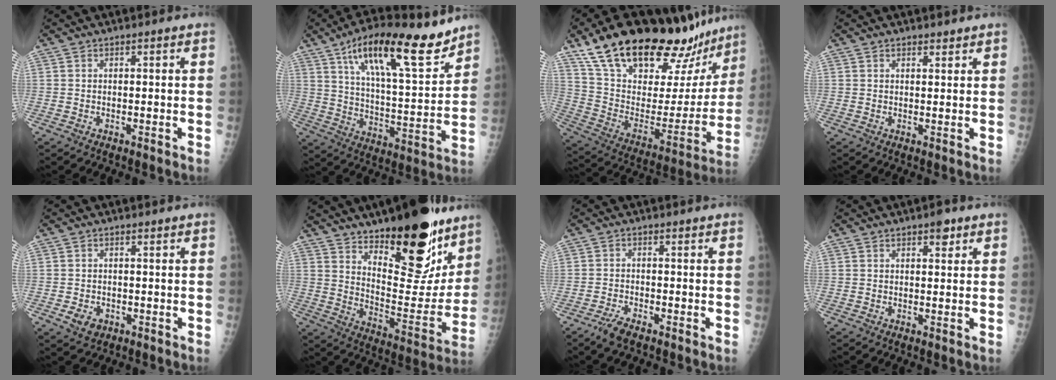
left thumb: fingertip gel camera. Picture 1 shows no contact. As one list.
[{"total": 21.1, "force": [13.8, 6.1, 14.7], "torque": [-0.211, -0.060, 0.229]}, {"total": 34.0, "force": [25.1, 12.4, 19.2], "torque": [-0.273, -0.067, 0.390]}, {"total": 1.4, "force": [1.2, 0.5, 0.4], "torque": [0.002, -0.009, 0.017]}, {"total": 3.0, "force": [-1.0, 2.4, 1.6], "torque": [-0.023, -0.001, -0.008]}, {"total": 24.9, "force": [16.3, 10.0, 15.9], "torque": [-0.176, -0.097, 0.246]}, {"total": 3.2, "force": [-2.3, 1.0, 1.9], "torque": [-0.046, 0.003, -0.045]}, {"total": 2.6, "force": [1.6, 1.2, 1.8], "torque": [-0.014, -0.005, 0.019]}]